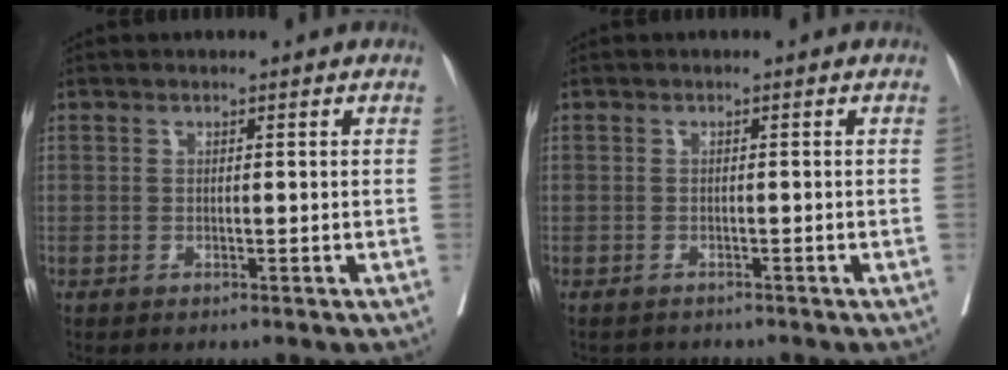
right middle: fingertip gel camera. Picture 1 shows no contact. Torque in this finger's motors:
{"motor_torque": [-0.03, -0.06, -0.01, 0.00]}